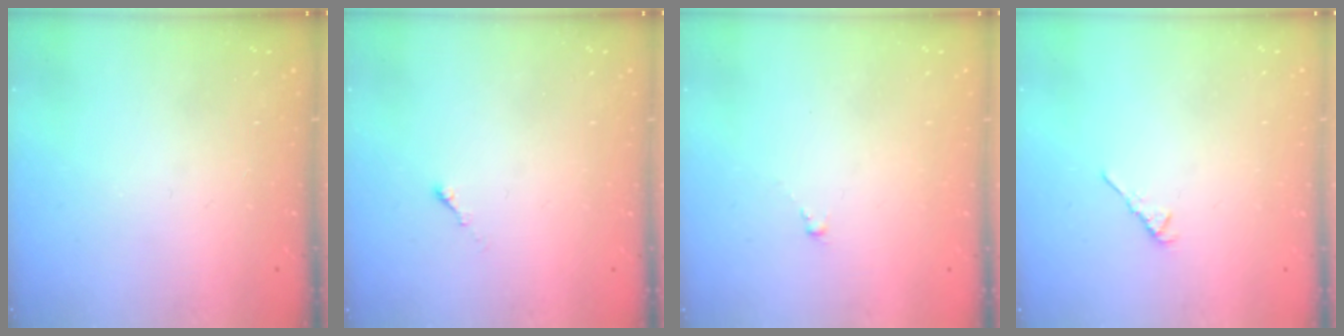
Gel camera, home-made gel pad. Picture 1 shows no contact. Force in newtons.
{"total": 0.0}
{"total": 0.0}
{"total": 3.1, "press": 3.0, "slide": 0.8}